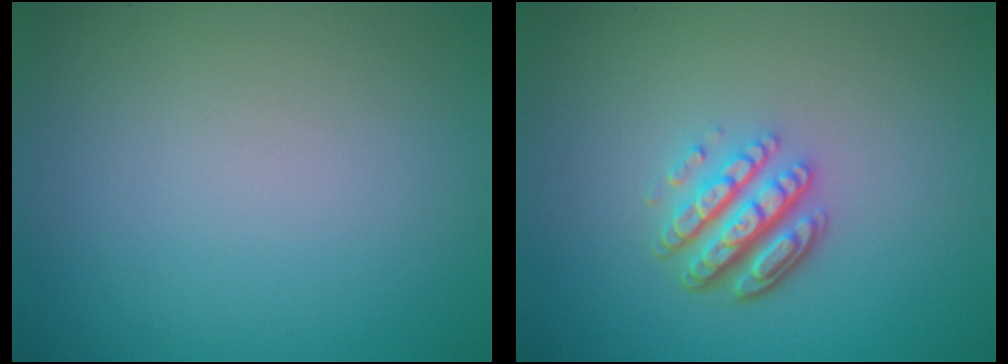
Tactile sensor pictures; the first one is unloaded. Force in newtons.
{"total": 4.6, "press": 3.4, "slide": 3.2}